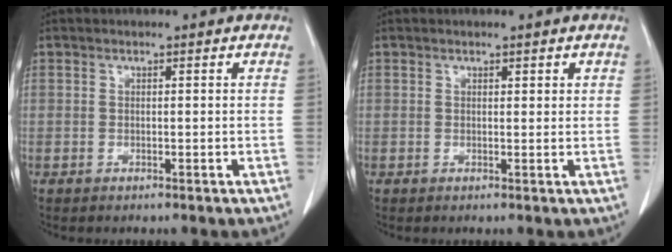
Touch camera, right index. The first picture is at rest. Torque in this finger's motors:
{"motor_torque": [-0.22, 0.04, -0.02, -0.01]}